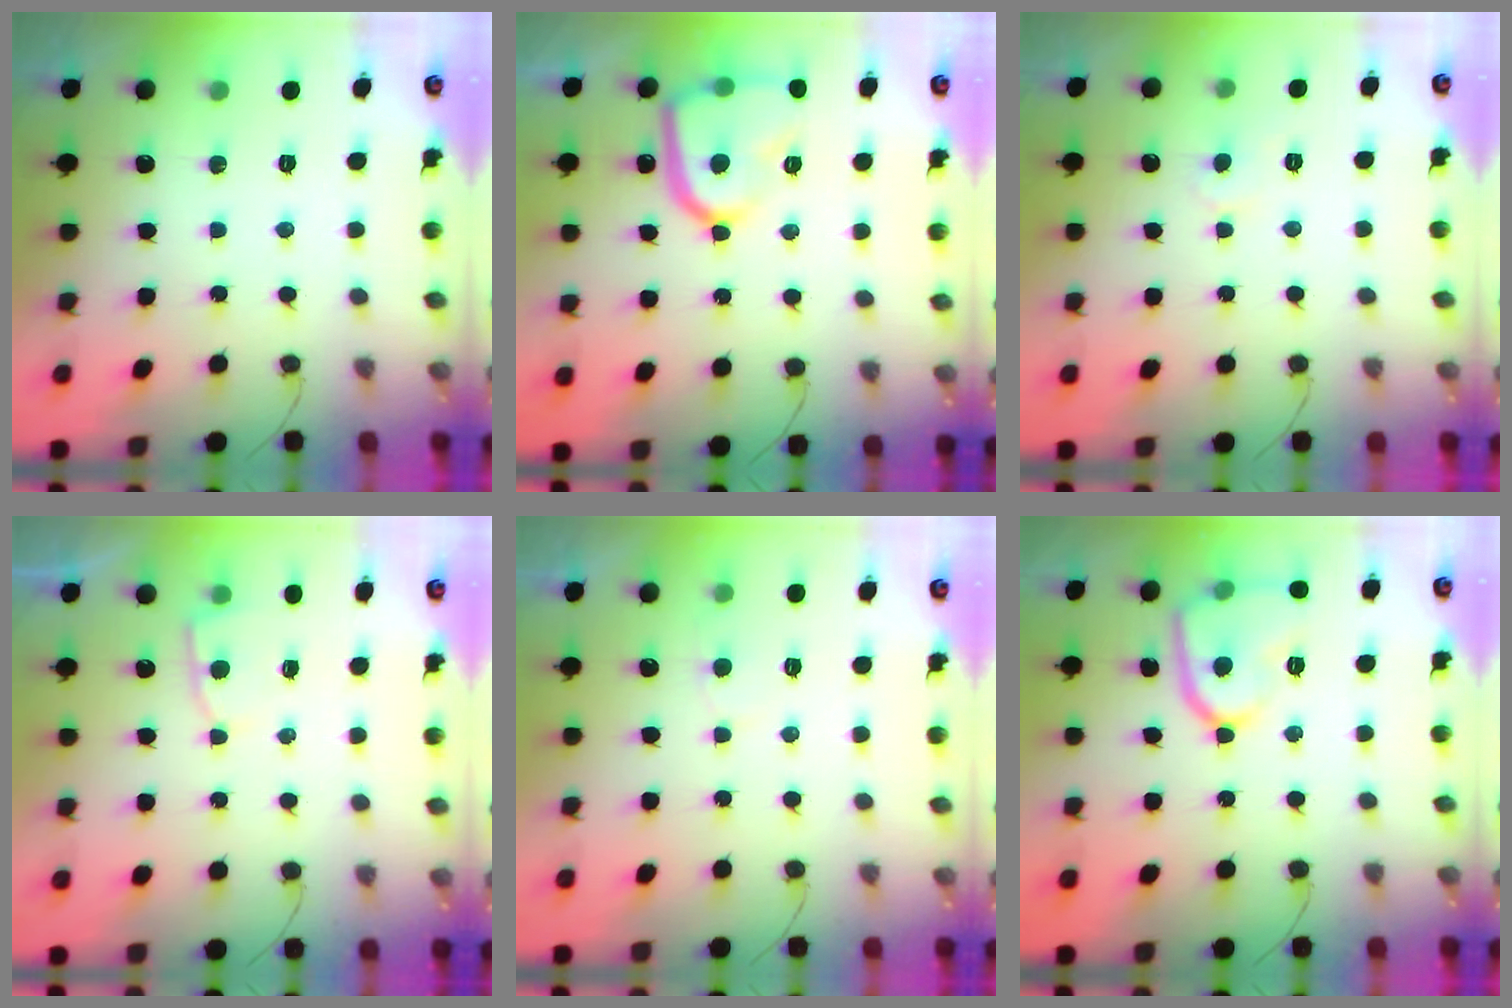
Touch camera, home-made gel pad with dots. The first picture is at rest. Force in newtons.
{"total": 15.8, "press": 15.7, "slide": 1.3}
{"total": 2.9, "press": 2.9, "slide": 0.2}
{"total": 4.9, "press": 4.9, "slide": 0.1}
{"total": 5.1, "press": 5.0, "slide": 0.2}
{"total": 12.7, "press": 12.7, "slide": 0.7}